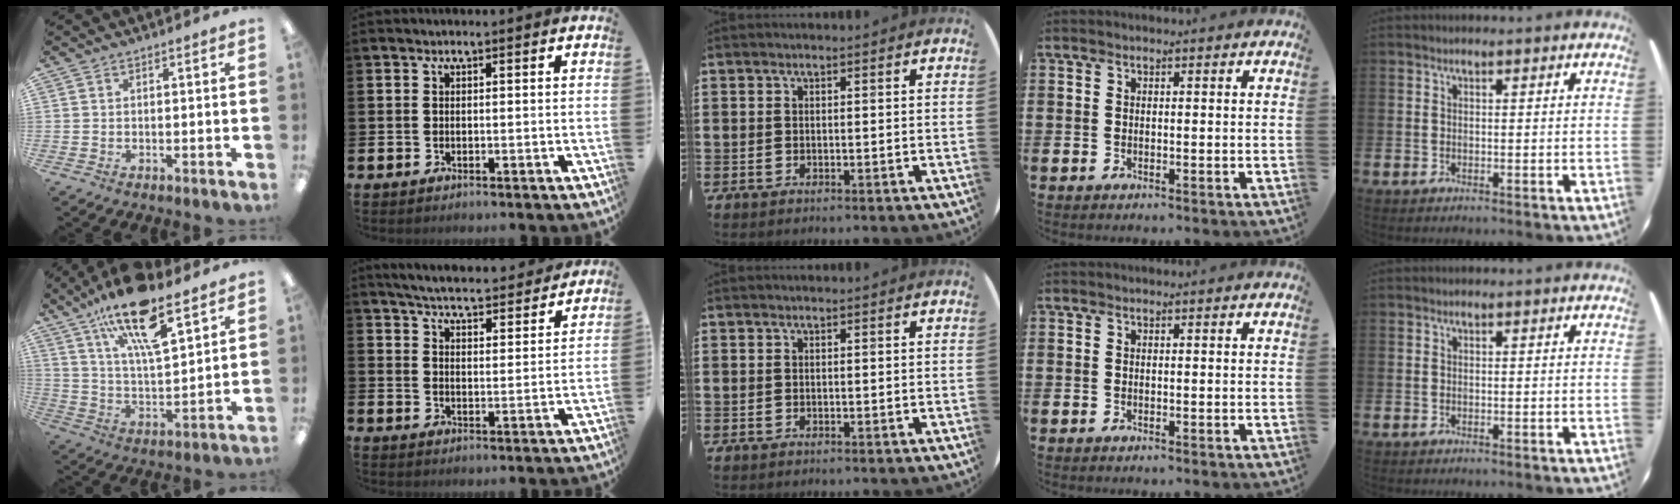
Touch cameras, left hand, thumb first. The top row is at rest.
{"thumb": {"total": 18.2, "force": [12.5, 5.5, 12.0], "torque": [-0.209, -0.063, 0.209]}, "index": {"total": 5.6, "force": [5.5, 0.5, 0.8], "torque": [-0.032, -0.042, 0.094]}}